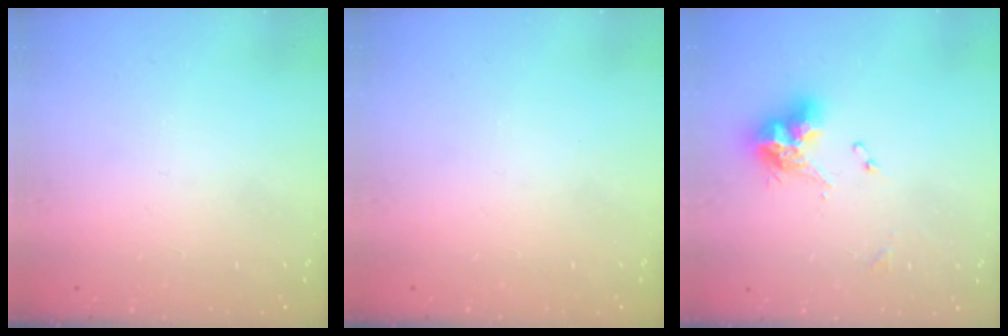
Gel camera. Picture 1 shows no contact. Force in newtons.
{"total": 0.0}
{"total": 9.9, "press": 9.8, "slide": 1.1}